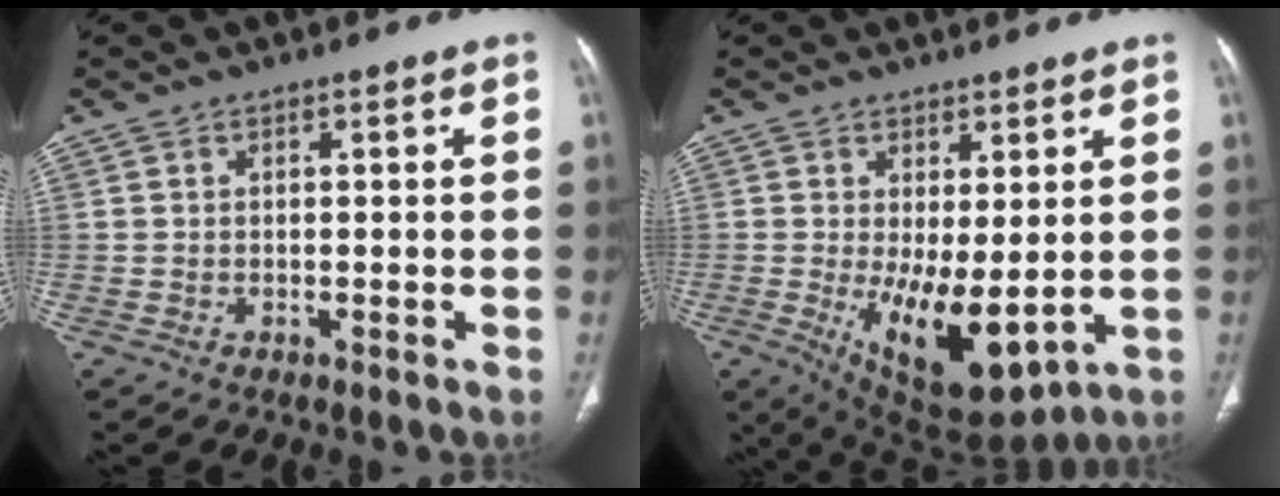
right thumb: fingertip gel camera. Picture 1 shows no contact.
{"total": 12.0, "force": [-0.9, 5.1, 10.8], "torque": [-0.170, -0.028, 0.008]}